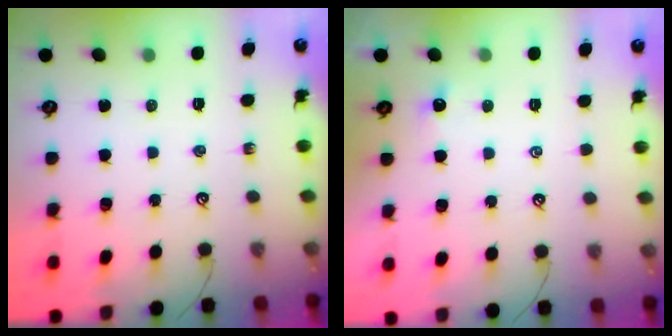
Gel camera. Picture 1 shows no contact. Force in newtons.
{"total": 1.0, "press": 0.9, "slide": 0.5}